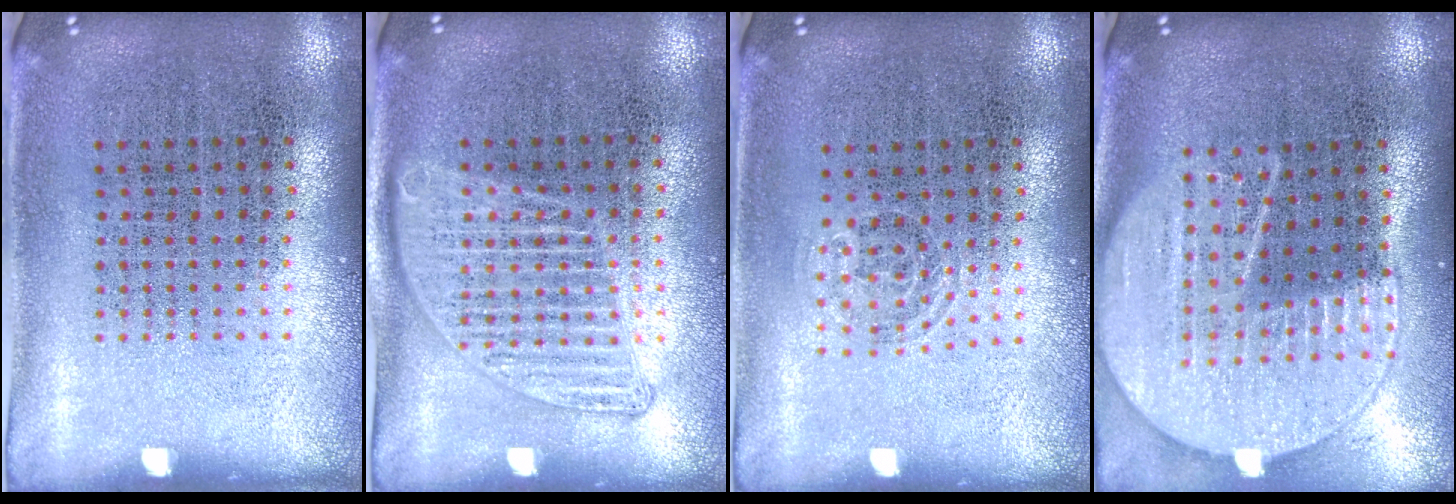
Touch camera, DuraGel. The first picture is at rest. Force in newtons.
{"total": 1.5, "press": 1.4, "slide": 0.5}
{"total": 0.7, "press": 0.5, "slide": 0.5}
{"total": 2.0, "press": 1.7, "slide": 1.0}